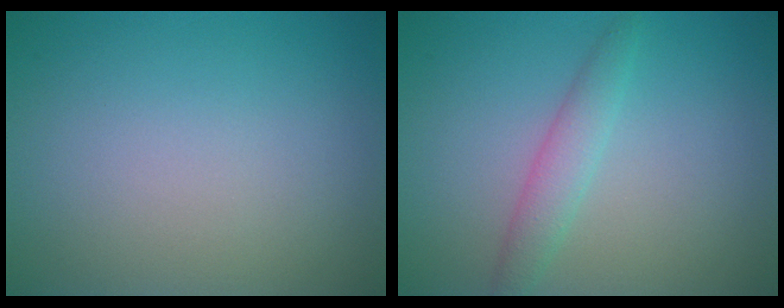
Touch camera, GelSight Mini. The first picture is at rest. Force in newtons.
{"total": 2.1, "press": 2.1, "slide": 0.0}